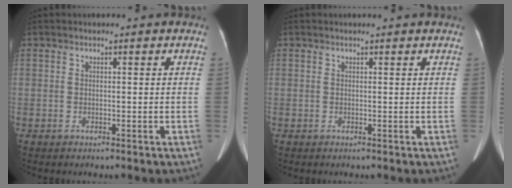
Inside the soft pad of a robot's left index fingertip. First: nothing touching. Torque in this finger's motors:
{"motor_torque": [-0.02, -0.13, -0.08, 0.02]}